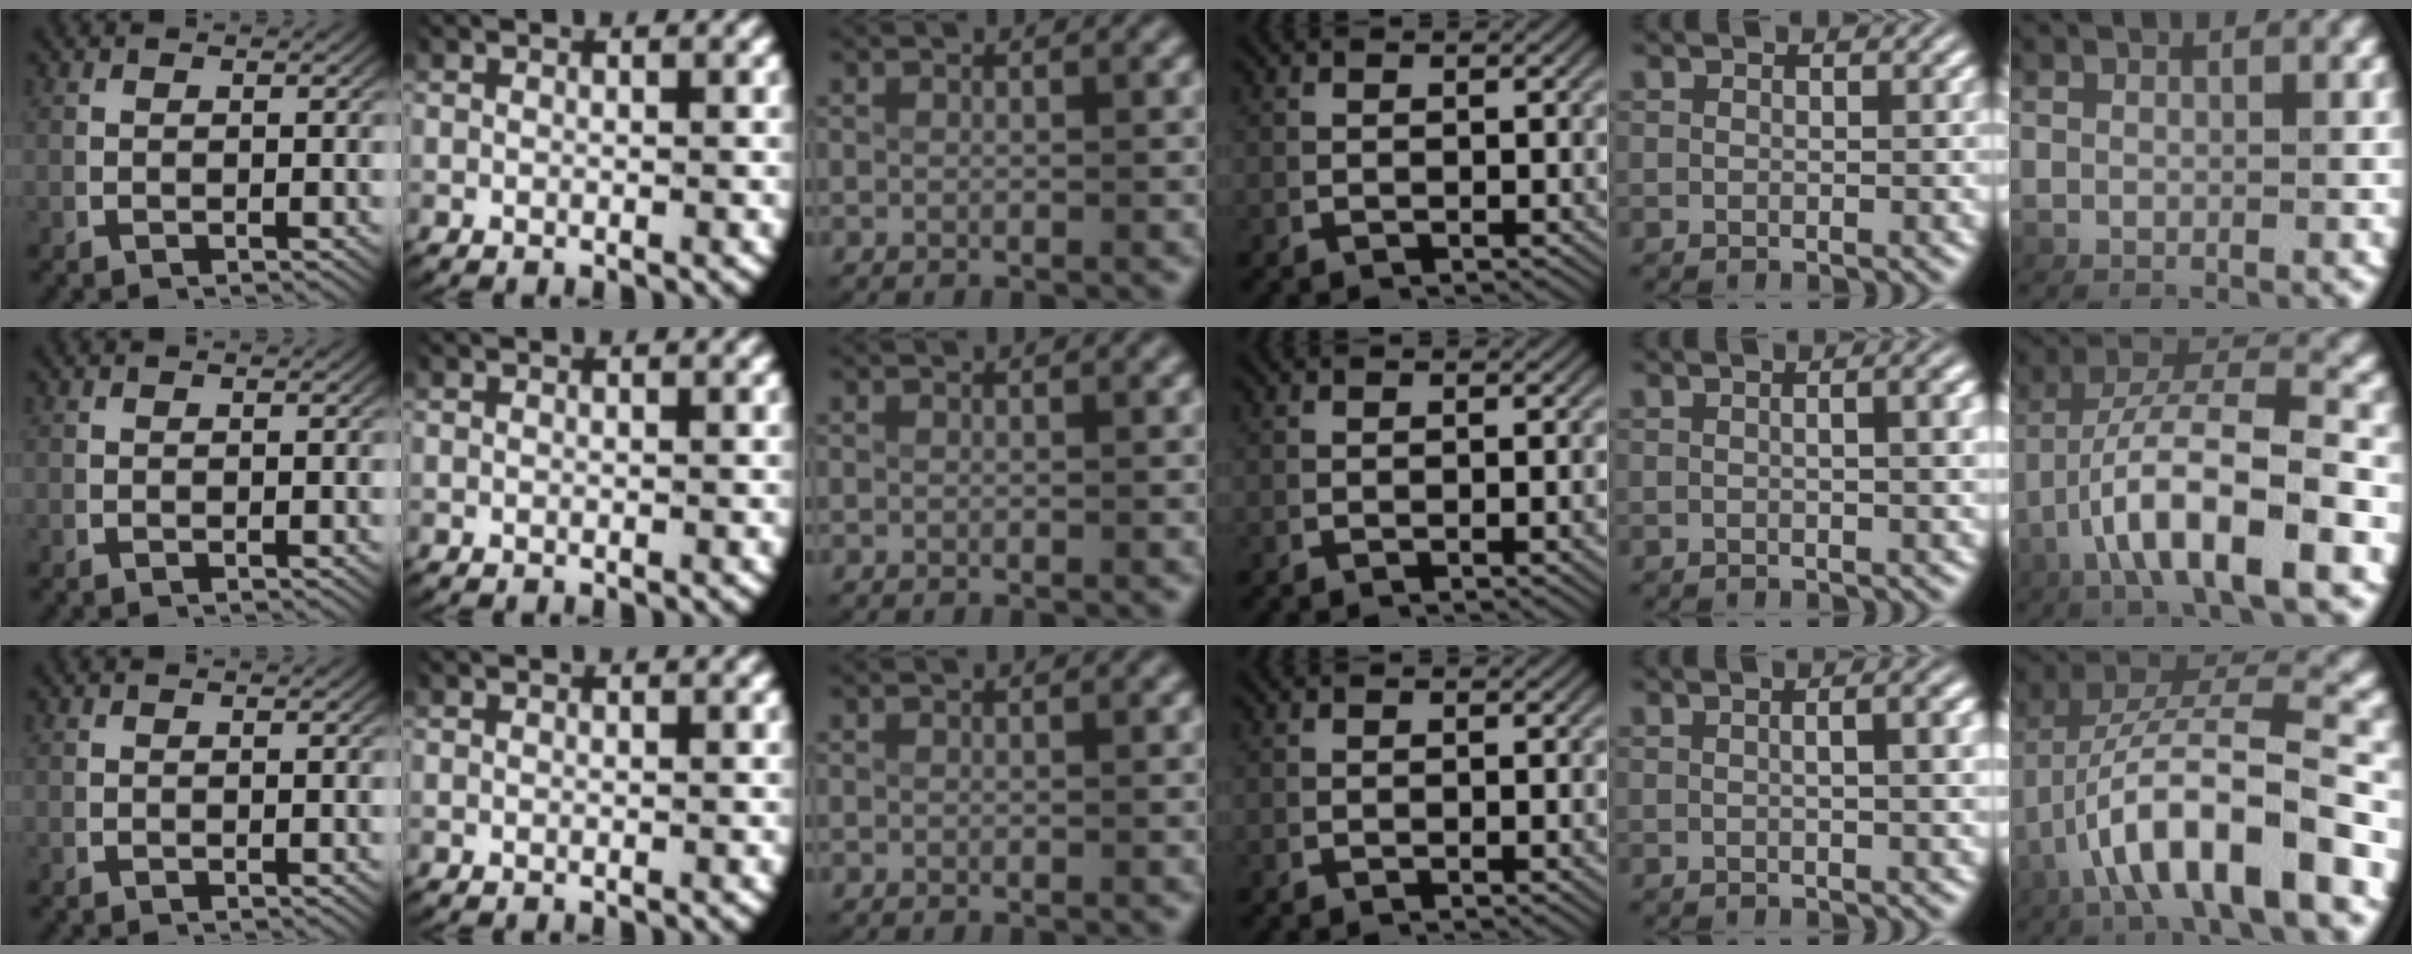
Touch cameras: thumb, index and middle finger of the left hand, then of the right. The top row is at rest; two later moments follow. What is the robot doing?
{"motion": "lift_and_place", "object": "ribbon"}